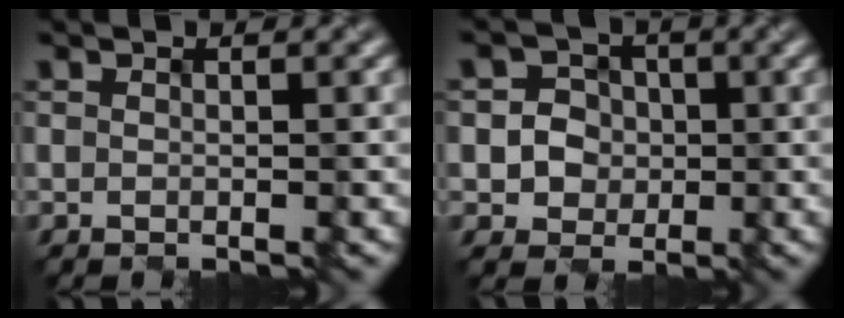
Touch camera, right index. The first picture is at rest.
{"total": 3.1, "force": [-0.5, 3.0, 0.8], "torque": [-0.006, 0.002, -0.021]}